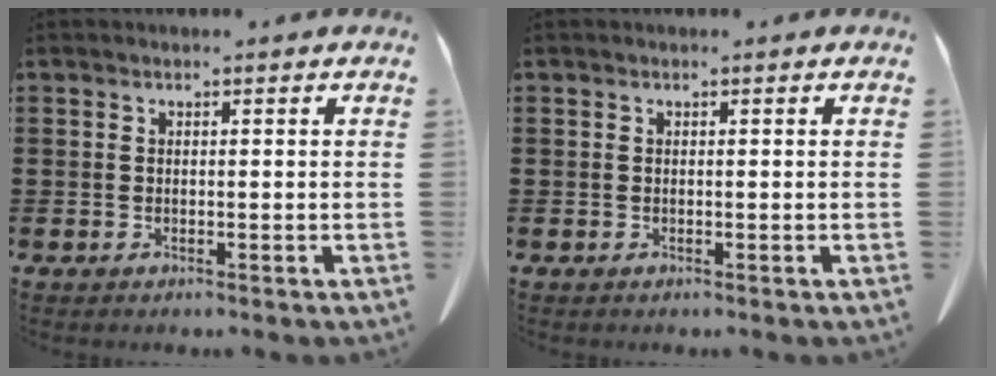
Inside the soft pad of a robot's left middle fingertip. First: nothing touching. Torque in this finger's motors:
{"motor_torque": [-0.01, 0.01, 0.00, 0.00]}